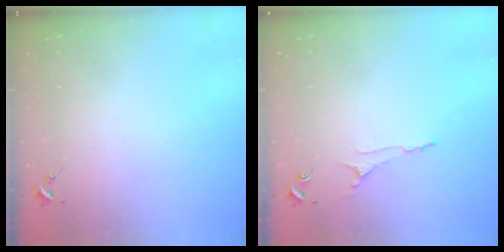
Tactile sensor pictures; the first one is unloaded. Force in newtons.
{"total": 4.7, "press": 4.7, "slide": 0.6}